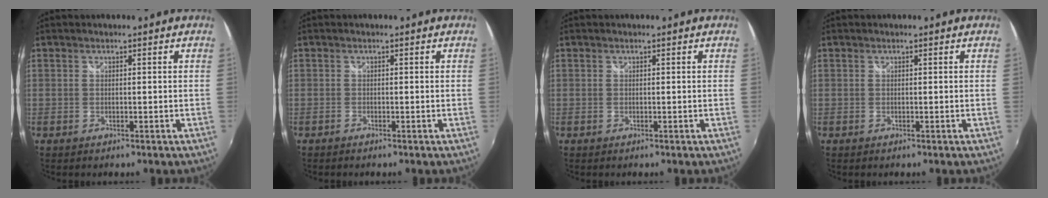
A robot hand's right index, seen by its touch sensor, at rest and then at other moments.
{"total": 0.5, "force": [-0.5, 0.1, 0.2], "torque": [-0.004, -0.003, -0.011]}
{"total": 0.0}
{"total": 0.0}